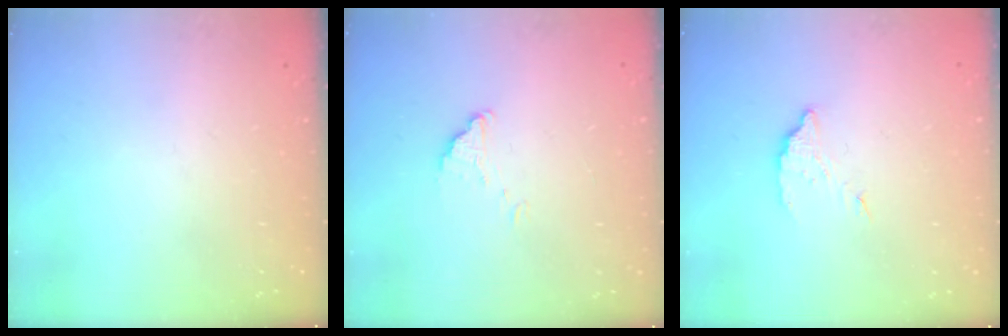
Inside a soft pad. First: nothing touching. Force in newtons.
{"total": 1.5, "press": 1.5, "slide": 0.1}
{"total": 2.9, "press": 2.9, "slide": 0.0}